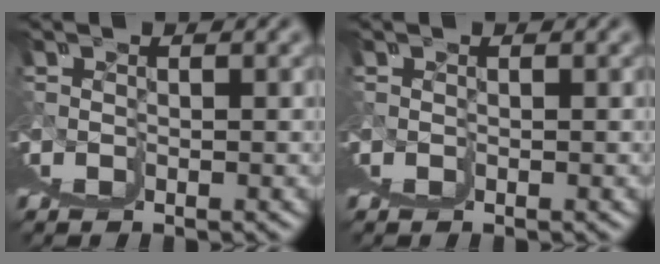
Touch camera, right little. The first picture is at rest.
{"total": 0.0}